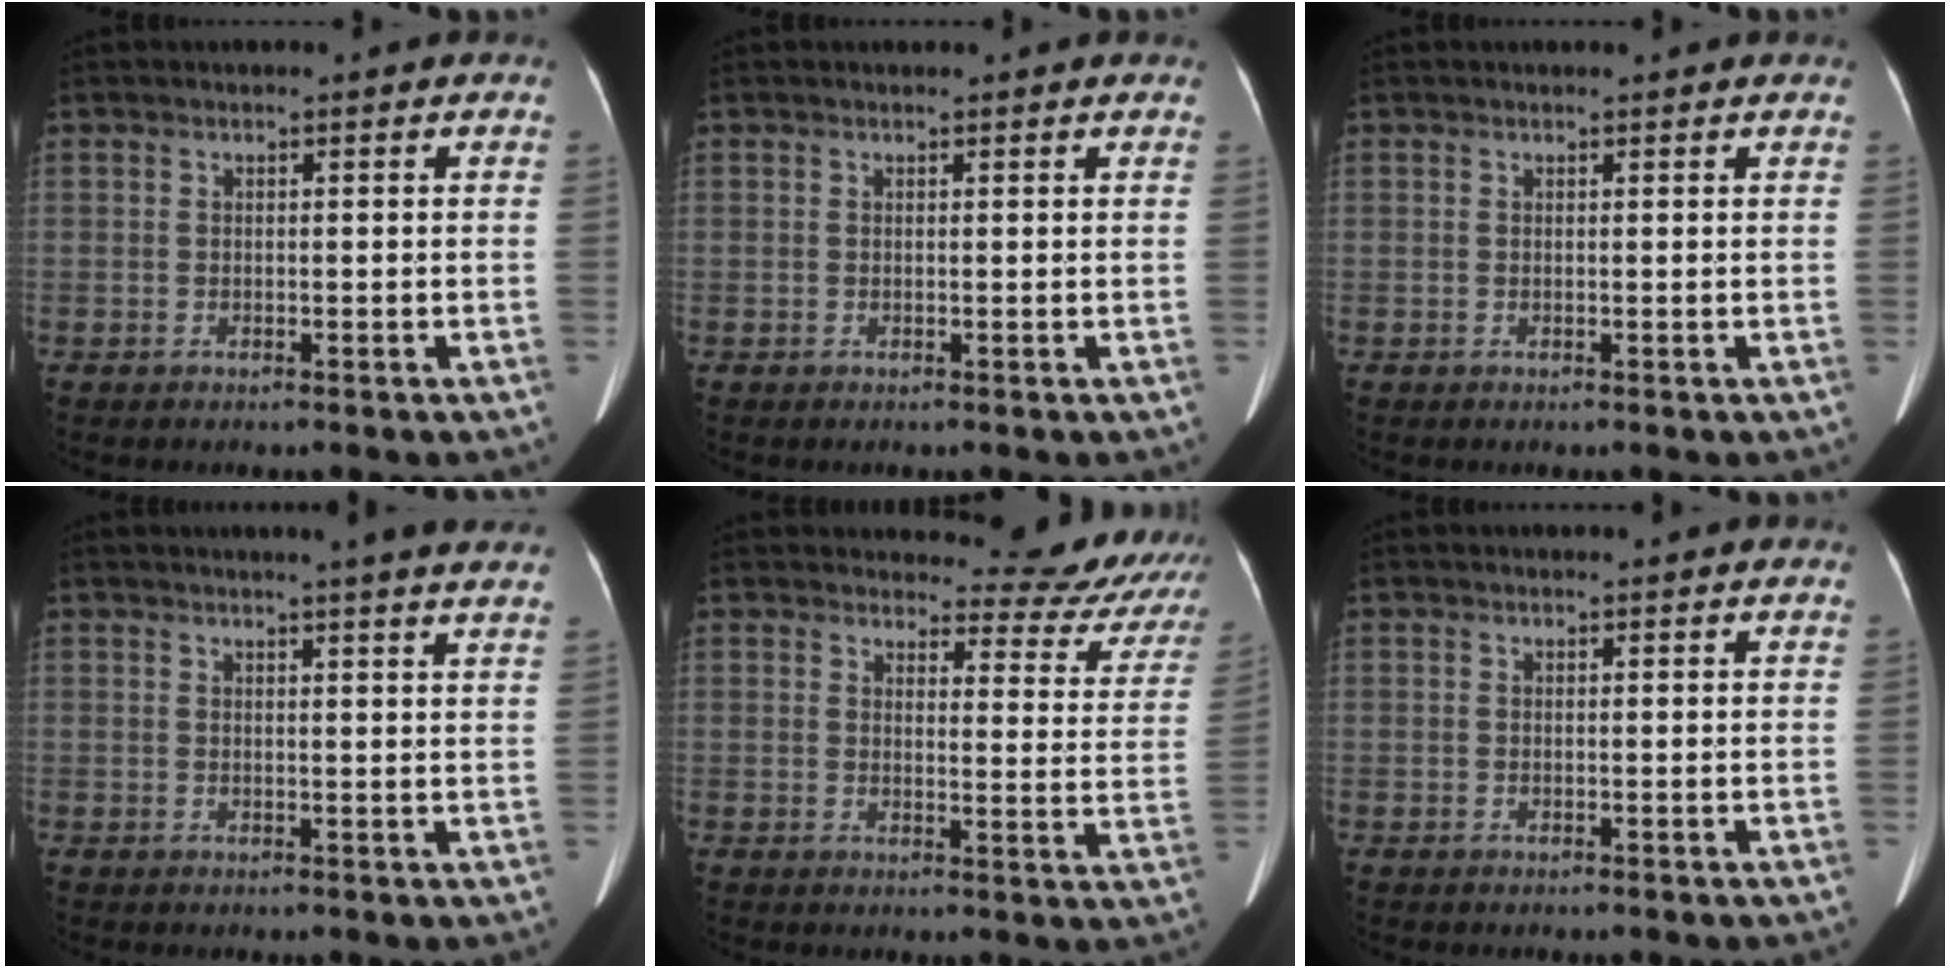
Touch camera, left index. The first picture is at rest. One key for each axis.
{"total": 1.0, "fx": 1.0, "fy": 0.2, "fz": 0.1, "tx": -0.011, "ty": 0.011, "tz": 0.009}
{"total": 1.4, "fx": 1.4, "fy": 0.1, "fz": 0.4, "tx": -0.009, "ty": 0.010, "tz": 0.016}
{"total": 9.9, "fx": 8.9, "fy": -0.4, "fz": 4.4, "tx": -0.054, "ty": -0.004, "tz": 0.085}
{"total": 13.6, "fx": 13.1, "fy": 3.3, "fz": 1.7, "tx": 0.016, "ty": -0.064, "tz": 0.122}
{"total": 2.0, "fx": 2.0, "fy": 0.1, "fz": 0.5, "tx": -0.009, "ty": 0.012, "tz": 0.021}